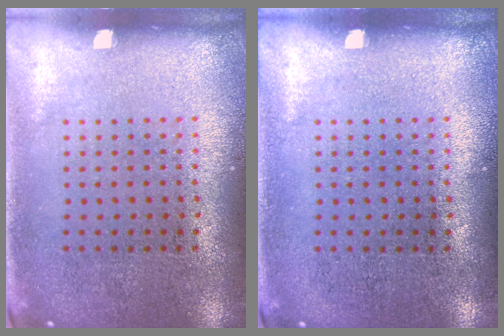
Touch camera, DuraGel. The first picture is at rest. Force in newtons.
{"total": 0.0}